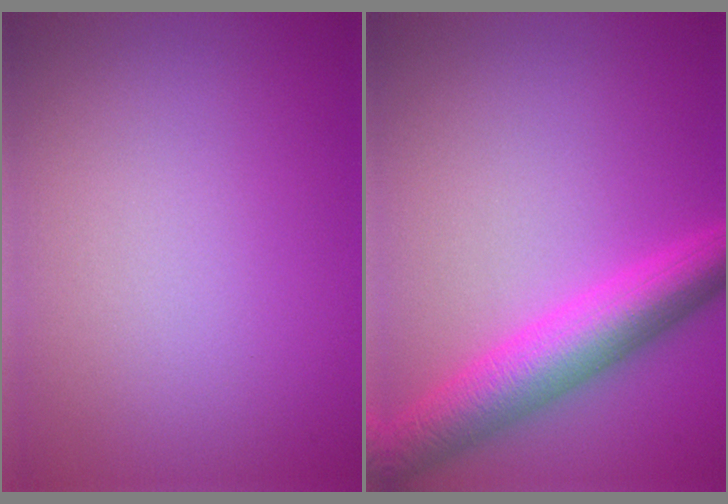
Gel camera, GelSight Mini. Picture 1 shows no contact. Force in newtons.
{"total": 6.1, "press": 6.1, "slide": 0.0}